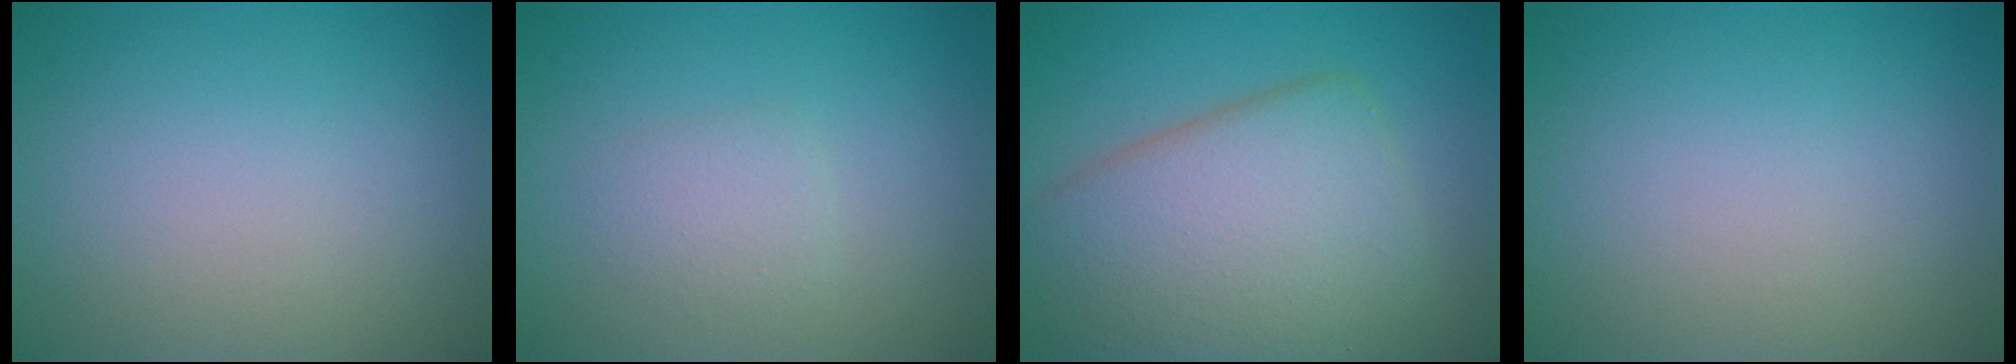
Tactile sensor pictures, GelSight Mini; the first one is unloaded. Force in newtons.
{"total": 1.6, "press": 1.6, "slide": 0.1}
{"total": 8.9, "press": 8.9, "slide": 0.5}
{"total": 0.0}